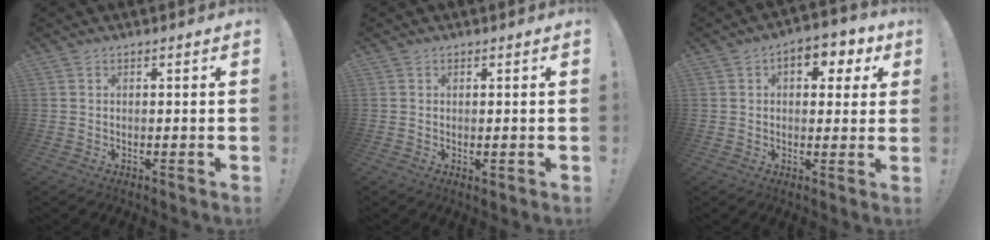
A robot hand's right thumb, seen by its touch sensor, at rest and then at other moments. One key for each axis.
{"total": 0.6, "fx": -0.1, "fy": 0.4, "fz": 0.5, "tx": -0.004, "ty": -0.002, "tz": 0.000}
{"total": 7.2, "fx": 2.5, "fy": 4.7, "fz": 4.8, "tx": -0.051, "ty": -0.008, "tz": 0.039}